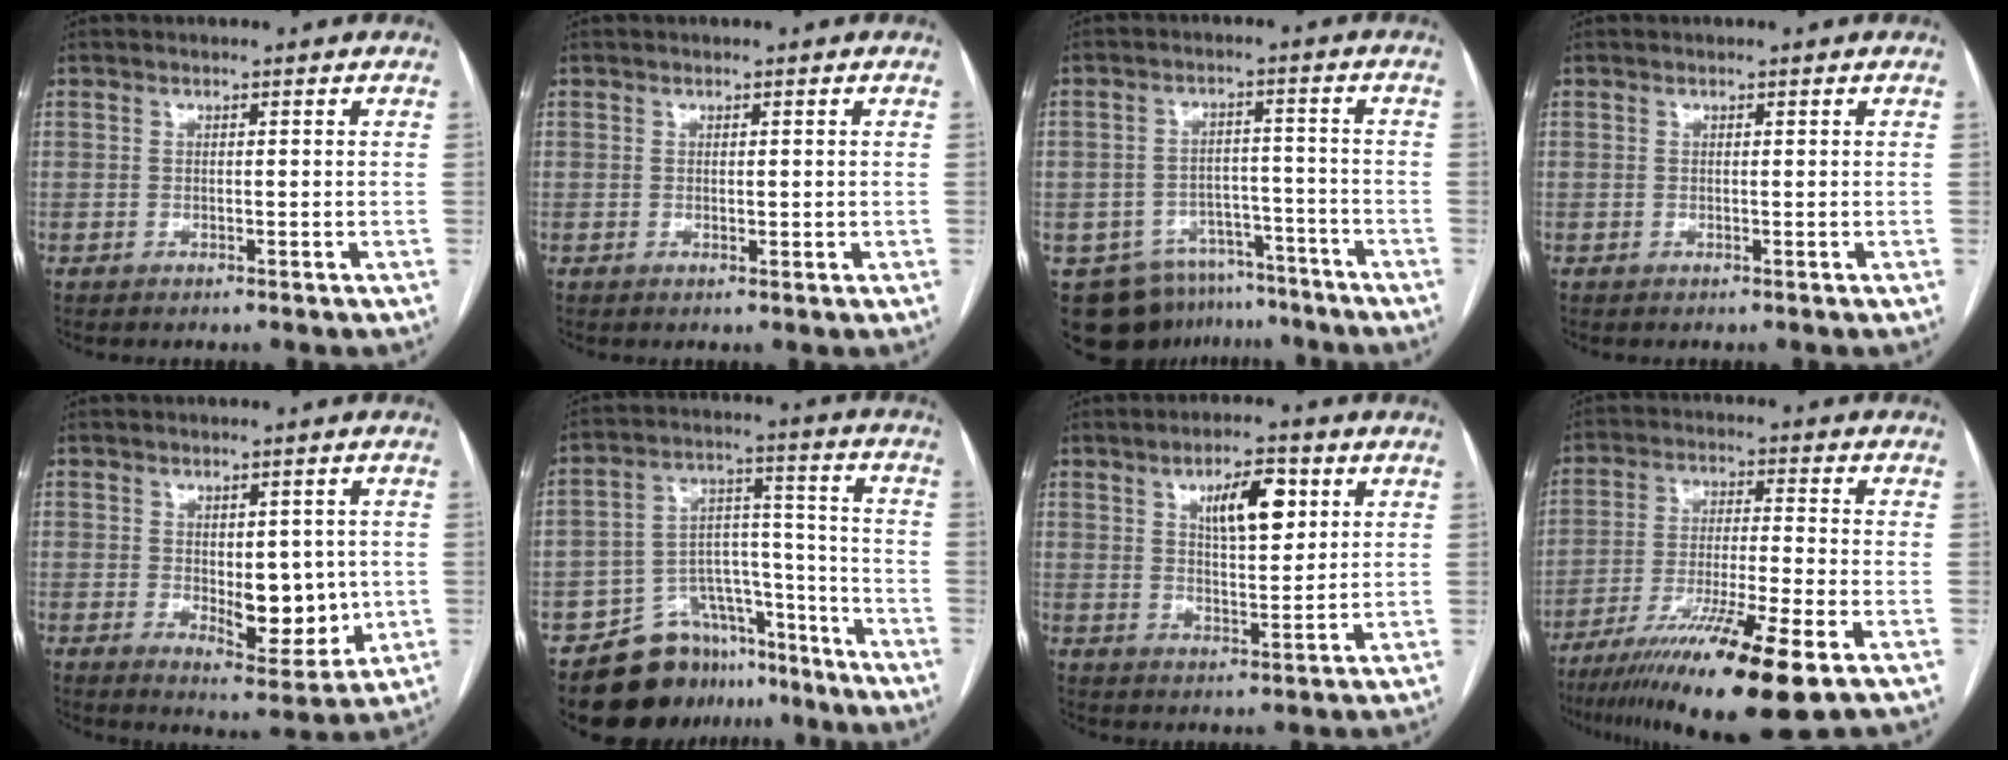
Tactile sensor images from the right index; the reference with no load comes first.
{"total": 0.9, "force": [0.2, 0.5, 0.7], "torque": [-0.009, -0.003, 0.004]}
{"total": 12.1, "force": [-9.5, 7.2, 2.1], "torque": [-0.031, 0.028, -0.130]}
{"total": 0.0}
{"total": 8.6, "force": [-0.4, 3.9, 7.6], "torque": [-0.099, -0.008, 0.011]}
{"total": 14.2, "force": [-11.9, 7.4, 2.5], "torque": [-0.025, 0.065, -0.184]}
{"total": 8.3, "force": [3.4, 2.8, 7.0], "torque": [-0.116, 0.007, 0.059]}
{"total": 16.5, "force": [-10.3, 0.3, 12.9], "torque": [-0.211, -0.041, -0.177]}